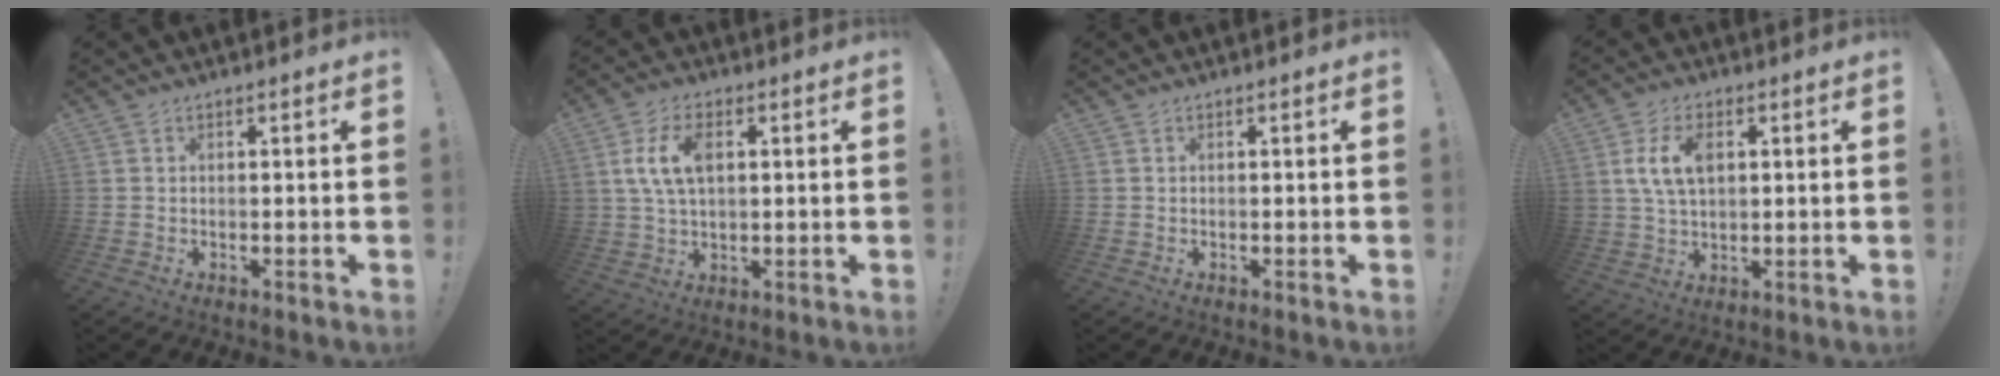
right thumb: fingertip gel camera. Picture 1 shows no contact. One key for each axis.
{"total": 9.5, "fx": 2.3, "fy": 5.7, "fz": 7.2, "tx": -0.134, "ty": 0.003, "tz": 0.043}
{"total": 0.0}
{"total": 9.3, "fx": 2.5, "fy": 6.0, "fz": 6.6, "tx": -0.118, "ty": 0.007, "tz": 0.048}